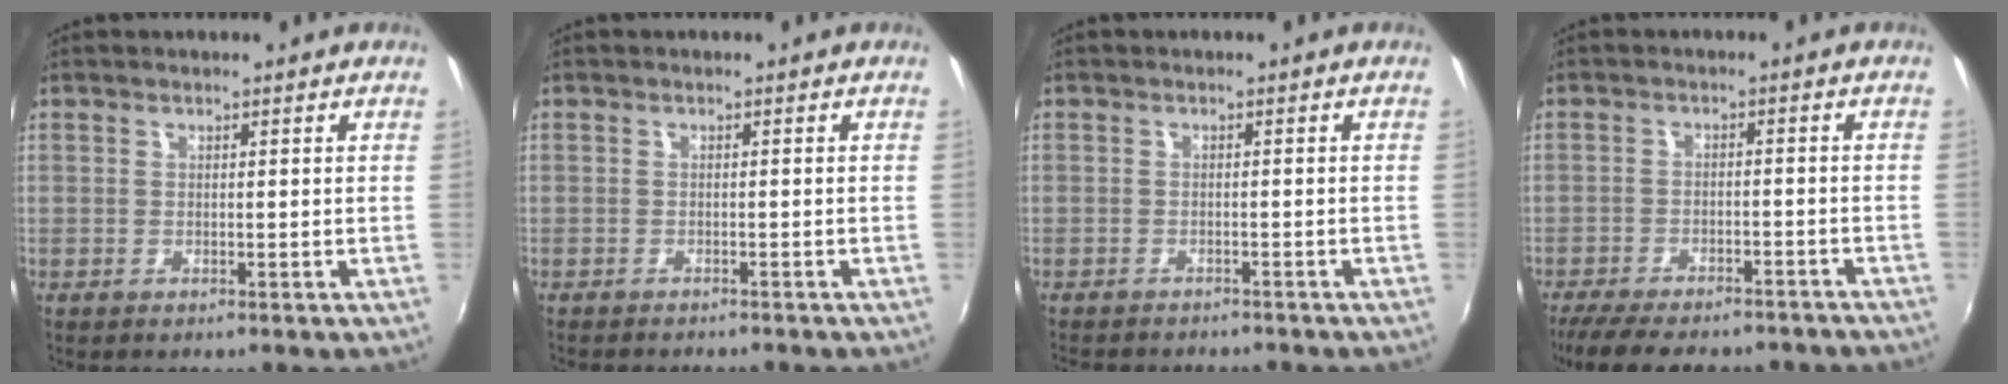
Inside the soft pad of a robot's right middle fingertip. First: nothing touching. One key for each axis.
{"total": 3.1, "fx": -2.9, "fy": 0.5, "fz": 1.0, "tx": -0.026, "ty": -0.013, "tz": -0.045}
{"total": 6.0, "fx": -5.4, "fy": 1.5, "fz": 1.9, "tx": -0.050, "ty": -0.014, "tz": -0.079}
{"total": 17.9, "fx": -15.1, "fy": 5.2, "fz": 8.2, "tx": -0.169, "ty": -0.026, "tz": -0.205}